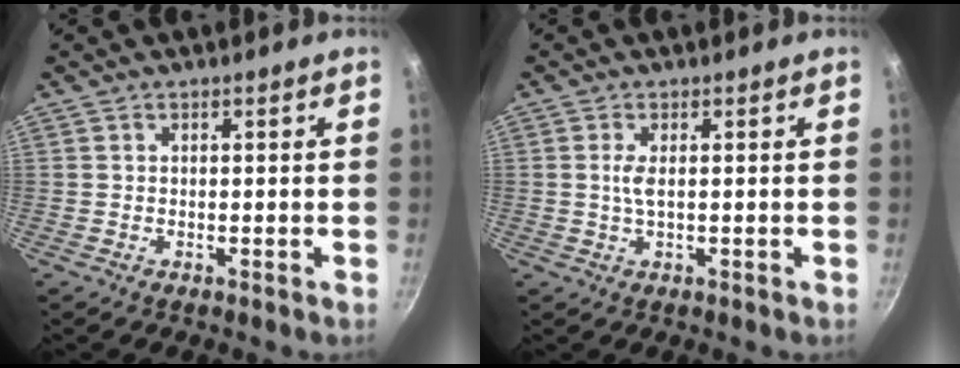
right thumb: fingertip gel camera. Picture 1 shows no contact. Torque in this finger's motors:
{"motor_torque": [1.07, -0.01, 0.71, -0.93, 0.13]}